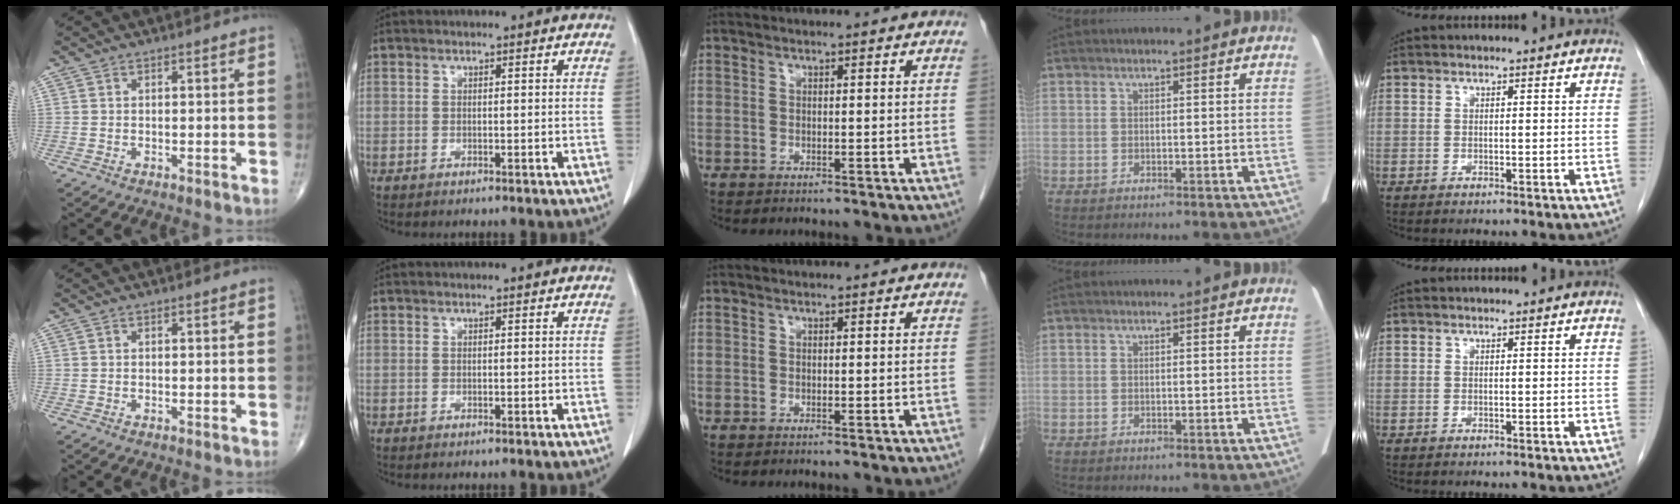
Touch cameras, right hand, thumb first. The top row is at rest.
{}